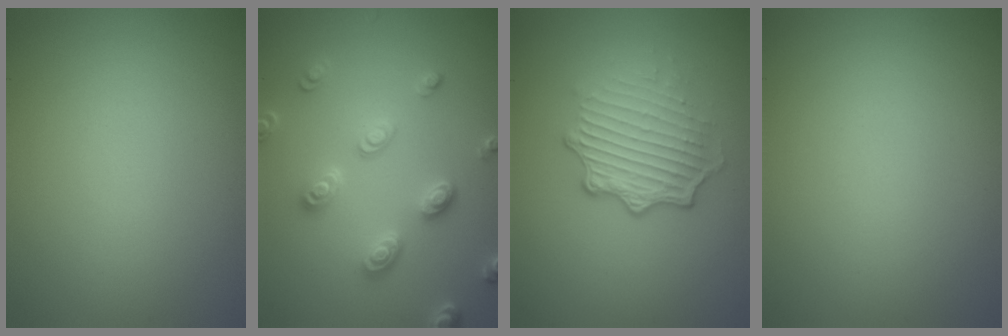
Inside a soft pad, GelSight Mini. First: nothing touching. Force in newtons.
{"total": 3.5, "press": 3.2, "slide": 1.4}
{"total": 4.9, "press": 3.2, "slide": 3.7}
{"total": 0.0}